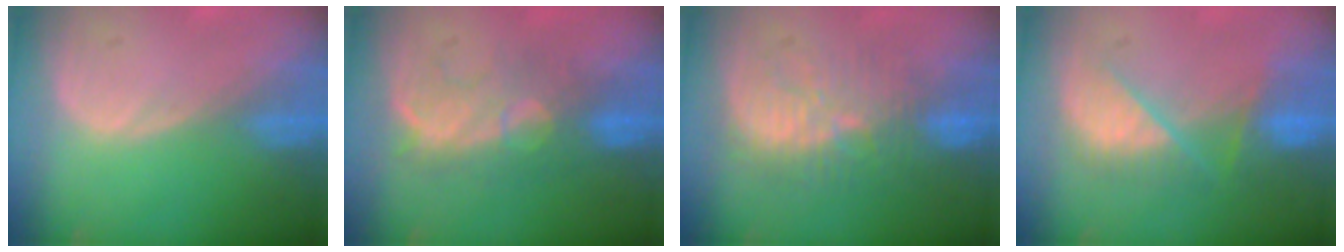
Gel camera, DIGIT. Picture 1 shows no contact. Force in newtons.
{"total": 7.9, "press": 7.8, "slide": 1.3}
{"total": 9.4, "press": 9.2, "slide": 2.0}
{"total": 8.7, "press": 7.6, "slide": 4.3}